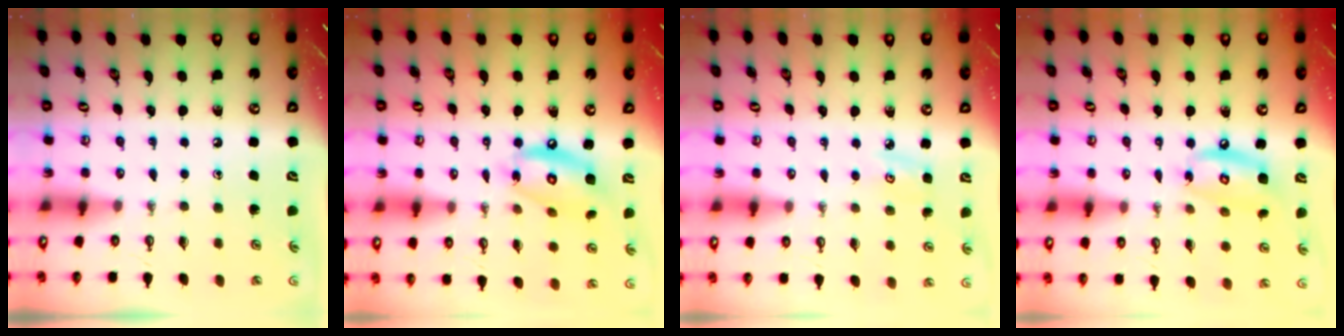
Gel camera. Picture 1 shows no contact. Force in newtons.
{"total": 12.7, "press": 12.7, "slide": 1.1}
{"total": 3.7, "press": 3.6, "slide": 0.4}
{"total": 11.3, "press": 11.3, "slide": 1.2}